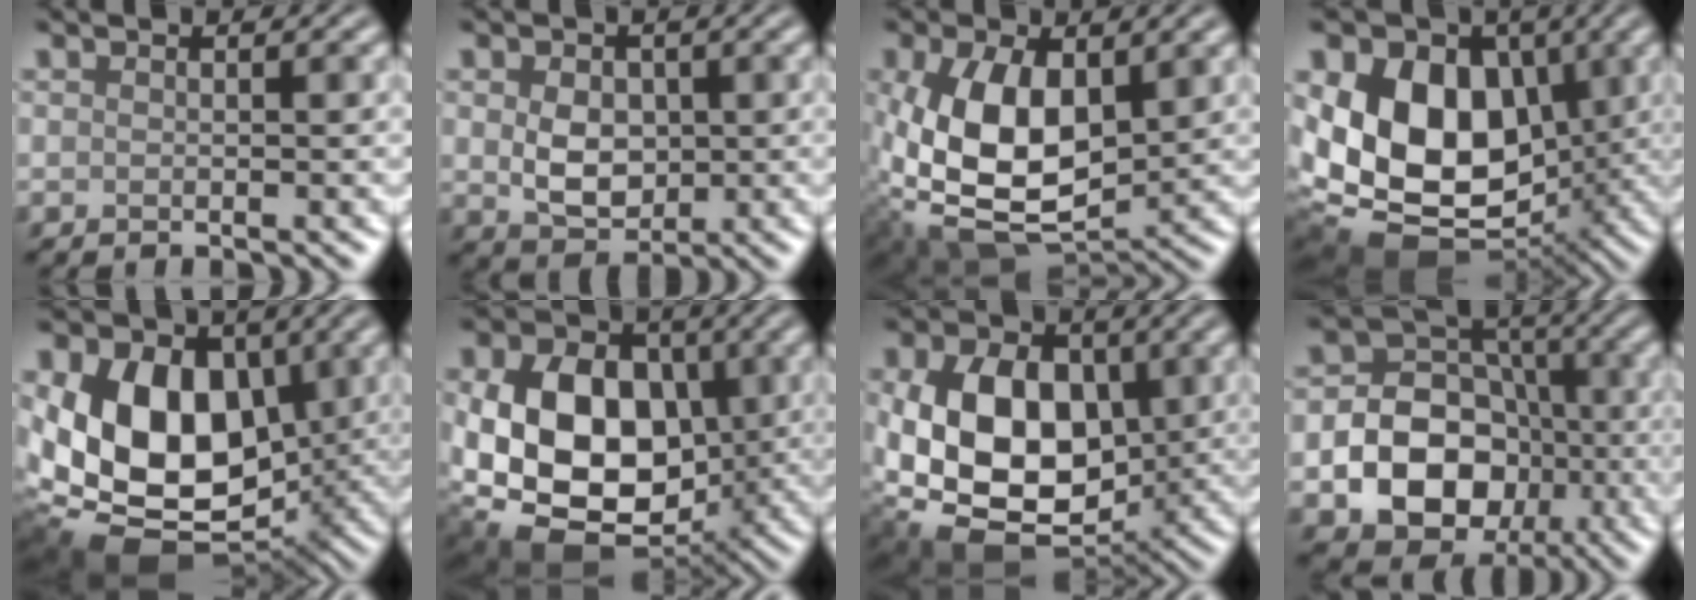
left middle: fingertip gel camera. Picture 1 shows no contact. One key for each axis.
{"total": 4.2, "fx": 0.2, "fy": 3.1, "fz": 2.8, "tx": -0.055, "ty": -0.007, "tz": 0.006}
{"total": 11.4, "fx": 0.8, "fy": 6.8, "fz": 9.0, "tx": -0.195, "ty": -0.010, "tz": 0.022}
{"total": 16.8, "fx": 0.6, "fy": 12.0, "fz": 11.8, "tx": -0.186, "ty": 0.007, "tz": 0.016}
{"total": 14.8, "fx": 1.5, "fy": 10.4, "fz": 10.5, "tx": -0.185, "ty": -0.015, "tz": 0.024}
{"total": 13.9, "fx": -1.0, "fy": 9.9, "fz": 9.7, "tx": -0.168, "ty": -0.014, "tz": -0.021}
{"total": 12.2, "fx": 0.0, "fy": 8.6, "fz": 8.6, "tx": -0.162, "ty": -0.019, "tz": -0.001}
{"total": 10.6, "fx": -2.8, "fy": 8.4, "fz": 5.8, "tx": -0.082, "ty": -0.011, "tz": -0.073}